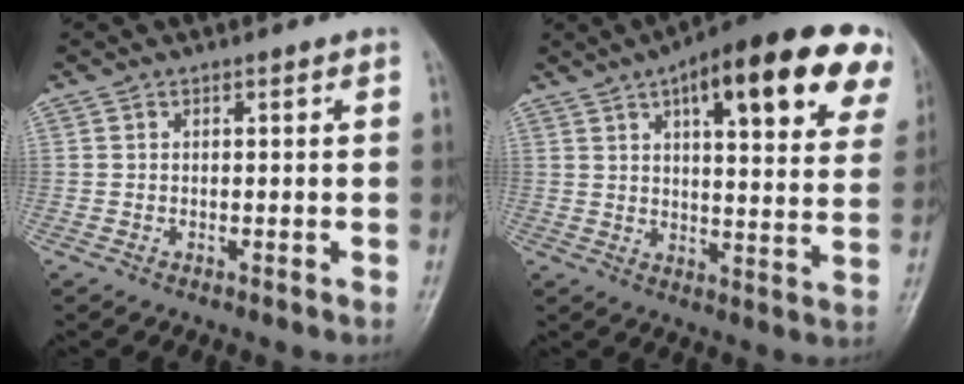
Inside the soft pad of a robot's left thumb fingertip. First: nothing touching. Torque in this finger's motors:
{"motor_torque": [0.97, 1.03, 1.69, -1.08, 0.15]}